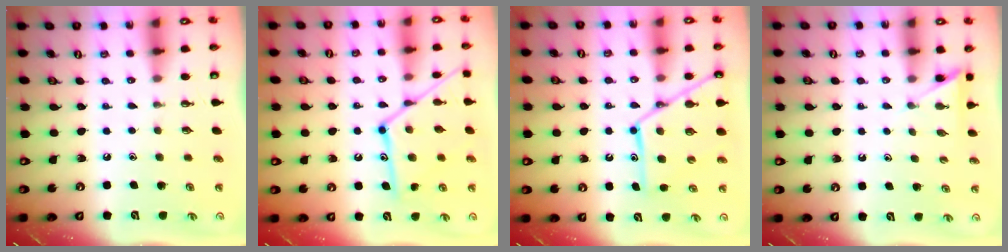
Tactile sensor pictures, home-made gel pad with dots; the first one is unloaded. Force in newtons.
{"total": 16.2, "press": 16.2, "slide": 1.2}
{"total": 15.3, "press": 15.2, "slide": 1.4}
{"total": 3.6, "press": 3.6, "slide": 0.4}